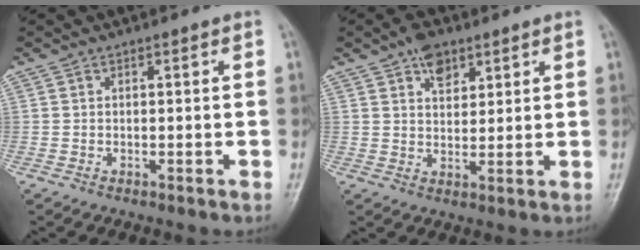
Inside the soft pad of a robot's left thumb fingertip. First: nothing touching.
{"total": 5.6, "force": [3.3, 3.3, 3.0], "torque": [-0.026, -0.017, 0.053]}